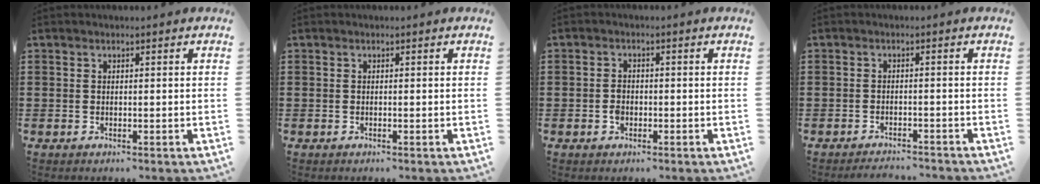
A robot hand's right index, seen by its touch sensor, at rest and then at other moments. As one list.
[{"total": 0.0}, {"total": 1.5, "force": [-0.5, 1.1, 0.9], "torque": [-0.020, 0.001, -0.011]}, {"total": 2.1, "force": [-2.1, 0.0, -0.1], "torque": [-0.004, 0.002, -0.046]}]